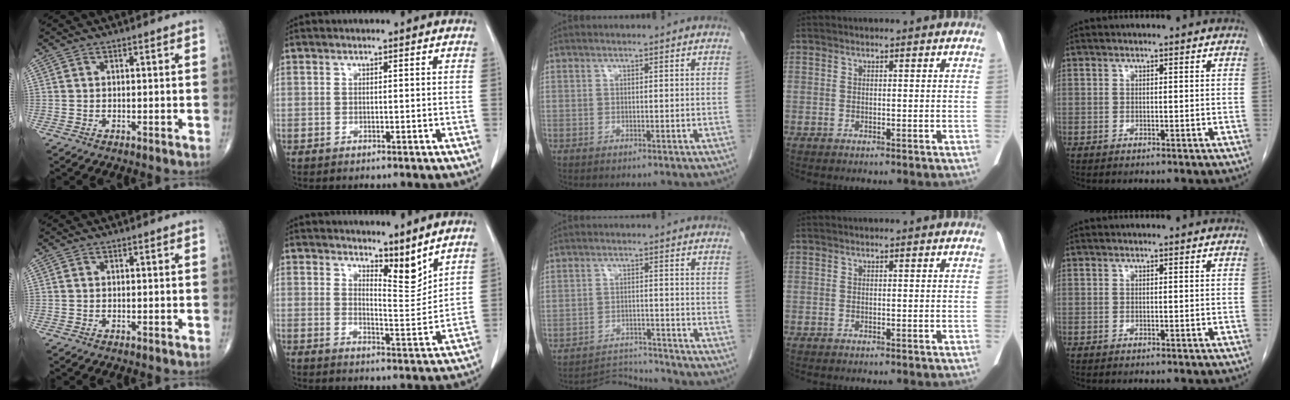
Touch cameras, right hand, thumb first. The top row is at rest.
{"index": {"total": 5.5, "force": [4.8, 1.1, 2.4], "torque": [-0.034, -0.016, 0.083]}, "middle": {"total": 5.2, "force": [-4.9, -0.4, -1.7], "torque": [0.032, 0.004, -0.079]}}